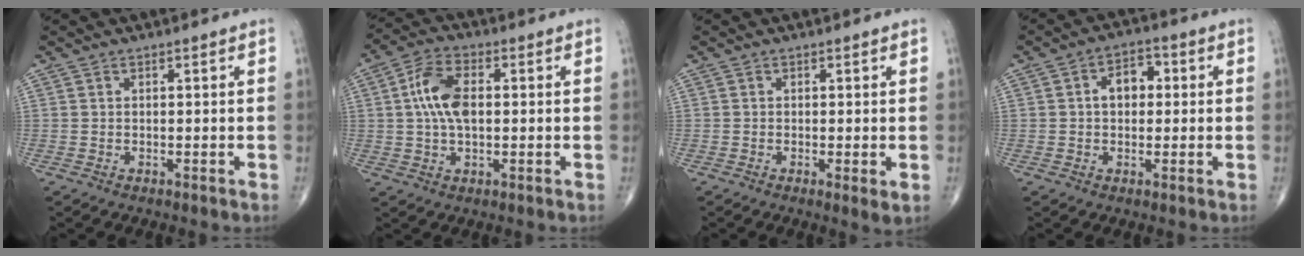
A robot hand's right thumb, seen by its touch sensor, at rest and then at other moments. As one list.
[{"total": 8.9, "force": [0.9, 4.8, 7.4], "torque": [-0.144, 0.012, 0.013]}, {"total": 2.1, "force": [-0.3, 0.4, 2.0], "torque": [-0.041, -0.010, -0.010]}, {"total": 4.0, "force": [0.5, 2.8, 2.9], "torque": [-0.036, 0.013, 0.002]}]